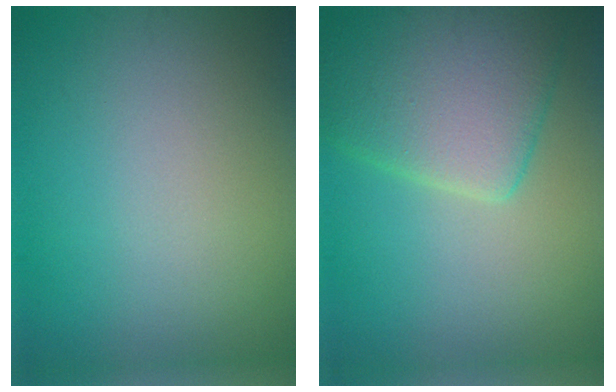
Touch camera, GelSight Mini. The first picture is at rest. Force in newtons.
{"total": 7.3, "press": 7.3, "slide": 0.4}